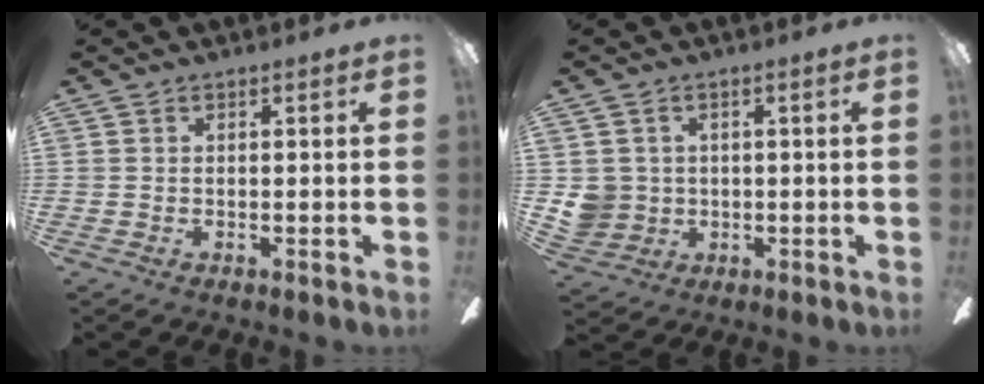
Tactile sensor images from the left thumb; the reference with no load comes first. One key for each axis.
{"total": 5.7, "fx": 0.5, "fy": 5.6, "fz": 1.0, "tx": -0.032, "ty": 0.004, "tz": 0.012}